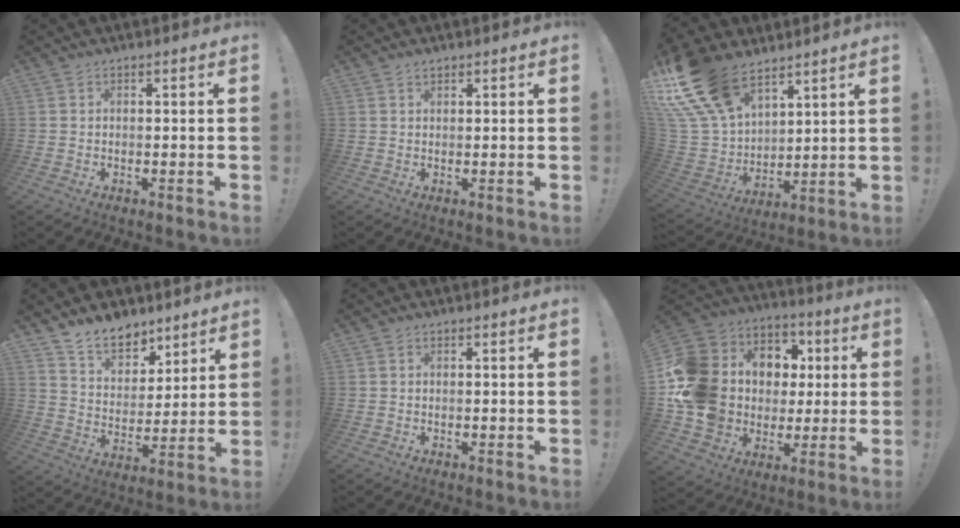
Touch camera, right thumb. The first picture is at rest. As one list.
[{"total": 1.2, "force": [1.0, 0.6, 0.4], "torque": [-0.002, -0.004, 0.018]}, {"total": 21.8, "force": [13.9, 12.1, 11.7], "torque": [-0.255, -0.081, 0.267]}, {"total": 10.9, "force": [8.8, 5.8, 2.5], "torque": [-0.043, -0.070, 0.173]}, {"total": 0.0}, {"total": 18.8, "force": [1.4, 16.4, 9.1], "torque": [-0.160, -0.002, 0.071]}]